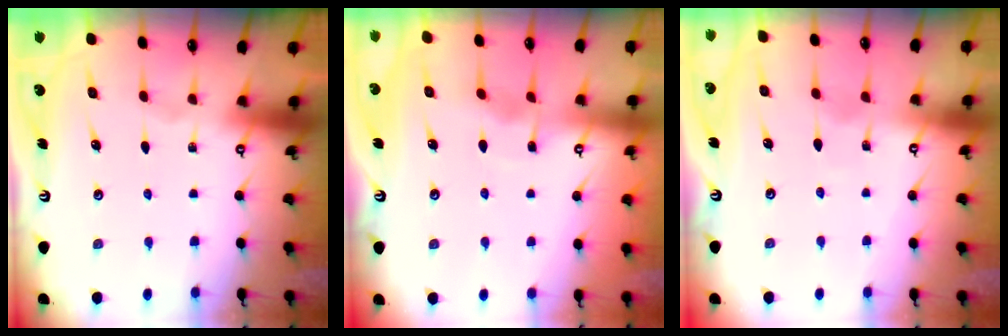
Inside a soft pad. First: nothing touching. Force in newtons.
{"total": 2.9, "press": 2.9, "slide": 0.2}
{"total": 6.2, "press": 6.1, "slide": 0.6}